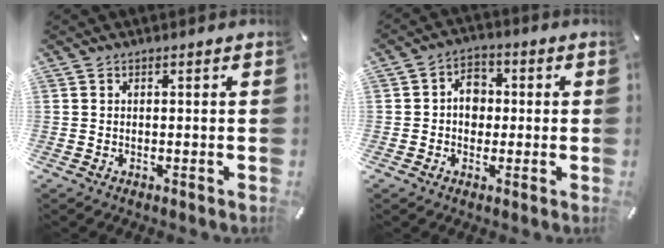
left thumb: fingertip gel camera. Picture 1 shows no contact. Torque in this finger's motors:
{"motor_torque": [1.10, 1.36, 0.29, -0.27, 0.00]}